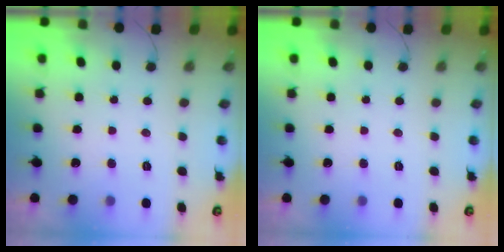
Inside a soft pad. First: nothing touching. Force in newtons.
{"total": 0.0}